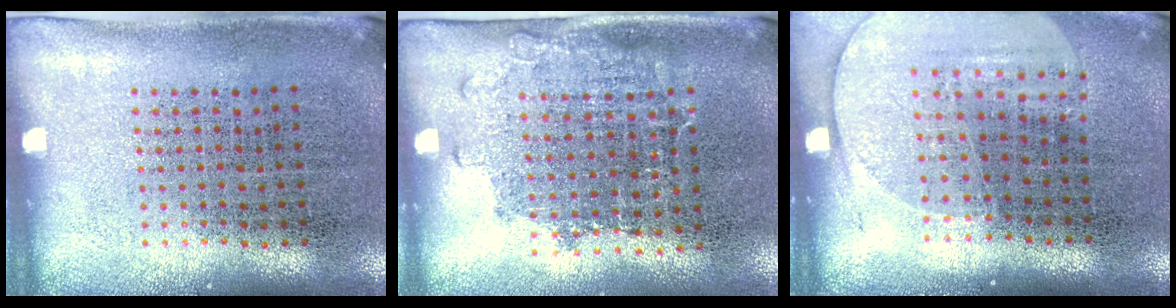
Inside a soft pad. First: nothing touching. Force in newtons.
{"total": 1.2, "press": 0.9, "slide": 0.8}
{"total": 1.5, "press": 1.4, "slide": 0.6}